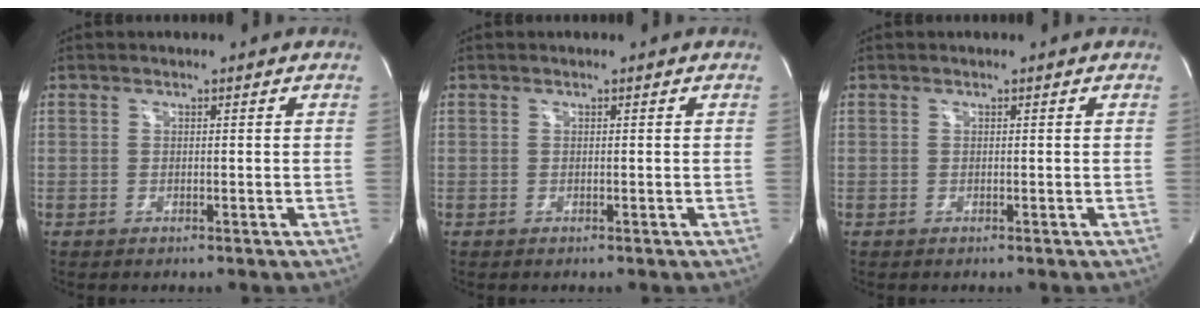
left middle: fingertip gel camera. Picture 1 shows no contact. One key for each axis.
{"total": 0.0}
{"total": 0.0}